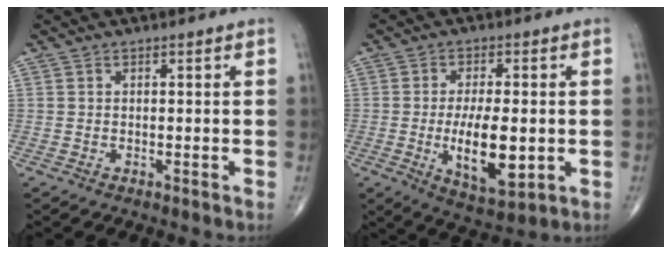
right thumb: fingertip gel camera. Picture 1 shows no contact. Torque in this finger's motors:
{"motor_torque": [-0.30, 0.76, 0.50, 0.28, 0.10]}